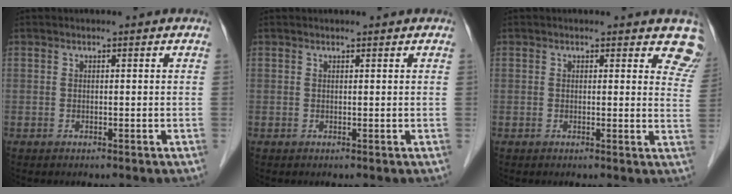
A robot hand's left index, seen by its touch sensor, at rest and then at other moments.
{"total": 1.5, "force": [1.4, 0.3, 0.3], "torque": [-0.010, 0.015, 0.018]}
{"total": 5.8, "force": [5.3, 2.2, 1.2], "torque": [0.019, -0.022, 0.024]}